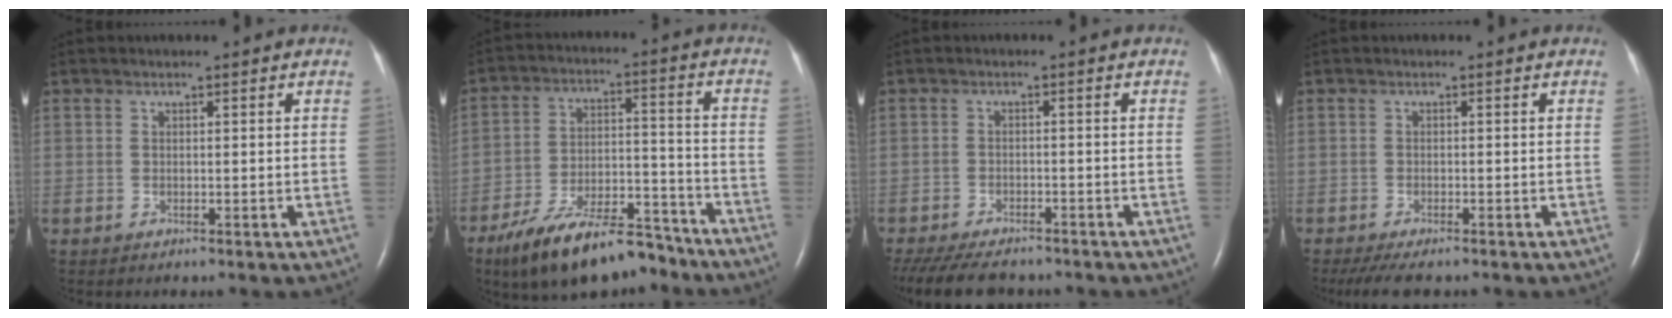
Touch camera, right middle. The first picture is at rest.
{"total": 15.9, "force": [-12.5, 5.1, 8.5], "torque": [-0.145, 0.013, -0.207]}
{"total": 12.1, "force": [-10.1, 4.0, 5.2], "torque": [-0.112, -0.015, -0.144]}
{"total": 5.4, "force": [-4.2, 1.4, 3.1], "torque": [-0.050, -0.013, -0.065]}